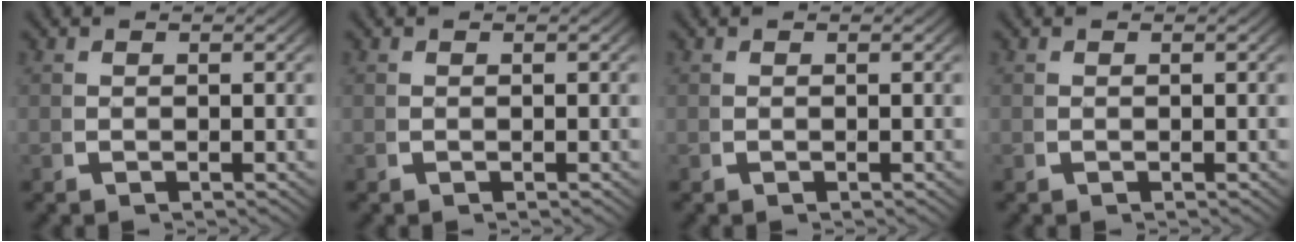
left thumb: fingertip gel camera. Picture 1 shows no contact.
{"total": 0.0}
{"total": 0.0}
{"total": 0.0}